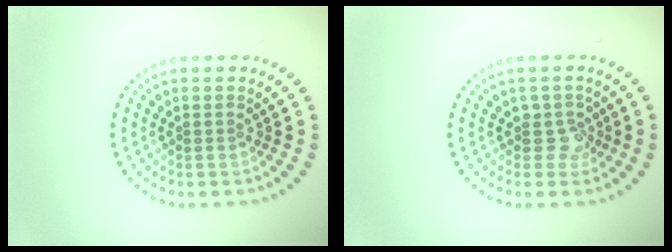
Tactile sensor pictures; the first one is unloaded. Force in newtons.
{"total": 1.8, "press": 1.5, "slide": 1.1}